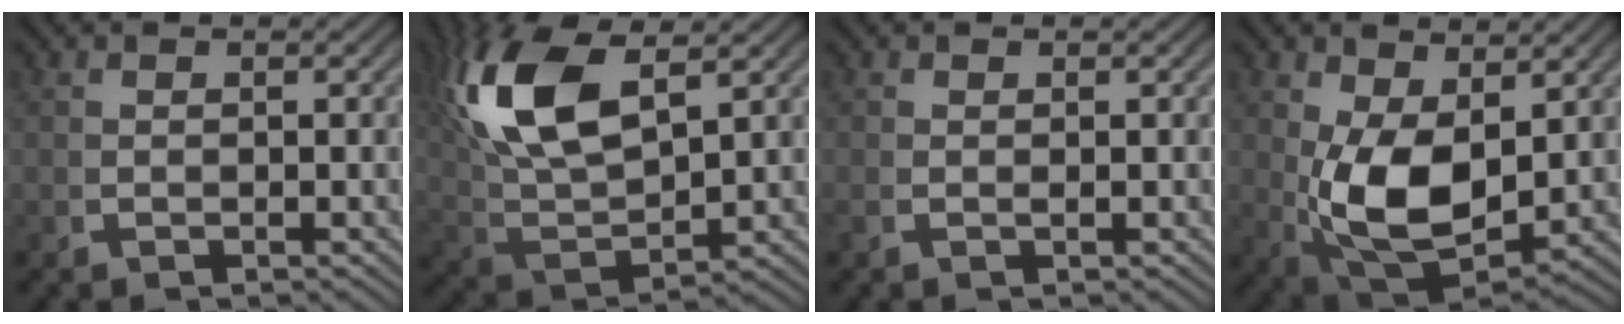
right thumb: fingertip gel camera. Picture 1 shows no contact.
{"total": 9.8, "force": [2.9, 5.2, 7.7], "torque": [-0.187, -0.010, 0.064]}
{"total": 0.7, "force": [0.1, 0.4, 0.5], "torque": [-0.016, 0.002, 0.000]}
{"total": 9.2, "force": [0.1, 5.5, 7.4], "torque": [-0.181, -0.057, 0.036]}